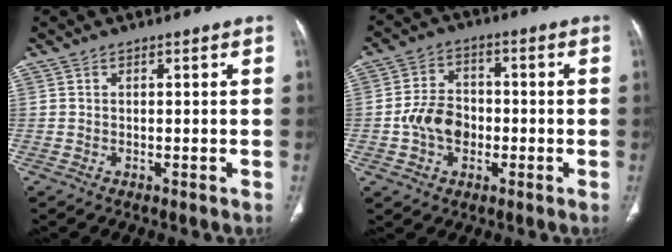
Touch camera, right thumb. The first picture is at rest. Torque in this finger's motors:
{"motor_torque": [0.50, 1.36, 0.82, -0.20, 0.05]}